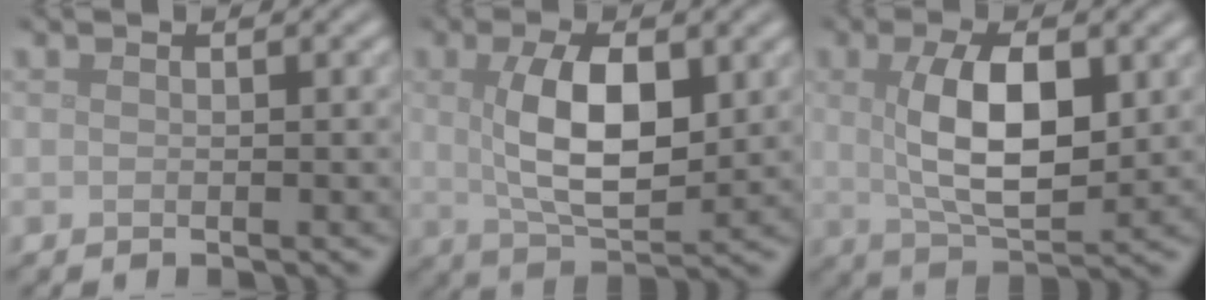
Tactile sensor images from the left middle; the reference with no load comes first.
{"total": 7.2, "force": [1.2, 3.2, 6.4], "torque": [-0.121, -0.002, 0.025]}
{"total": 7.5, "force": [1.1, 3.2, 6.7], "torque": [-0.125, -0.002, 0.024]}